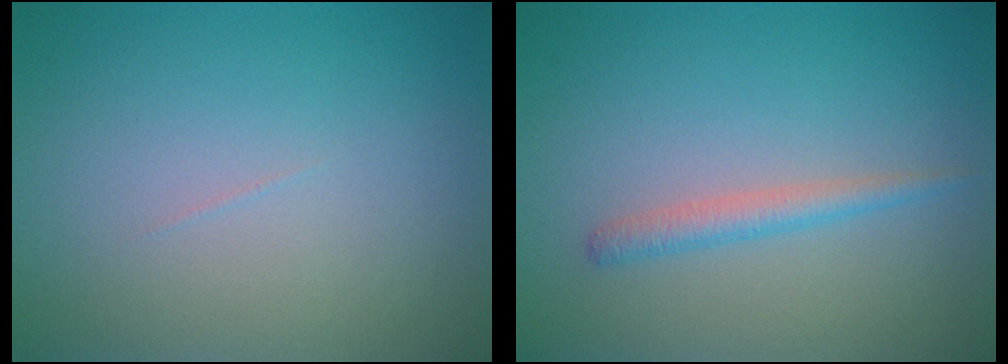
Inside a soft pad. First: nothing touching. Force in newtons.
{"total": 1.7, "press": 1.7, "slide": 0.0}